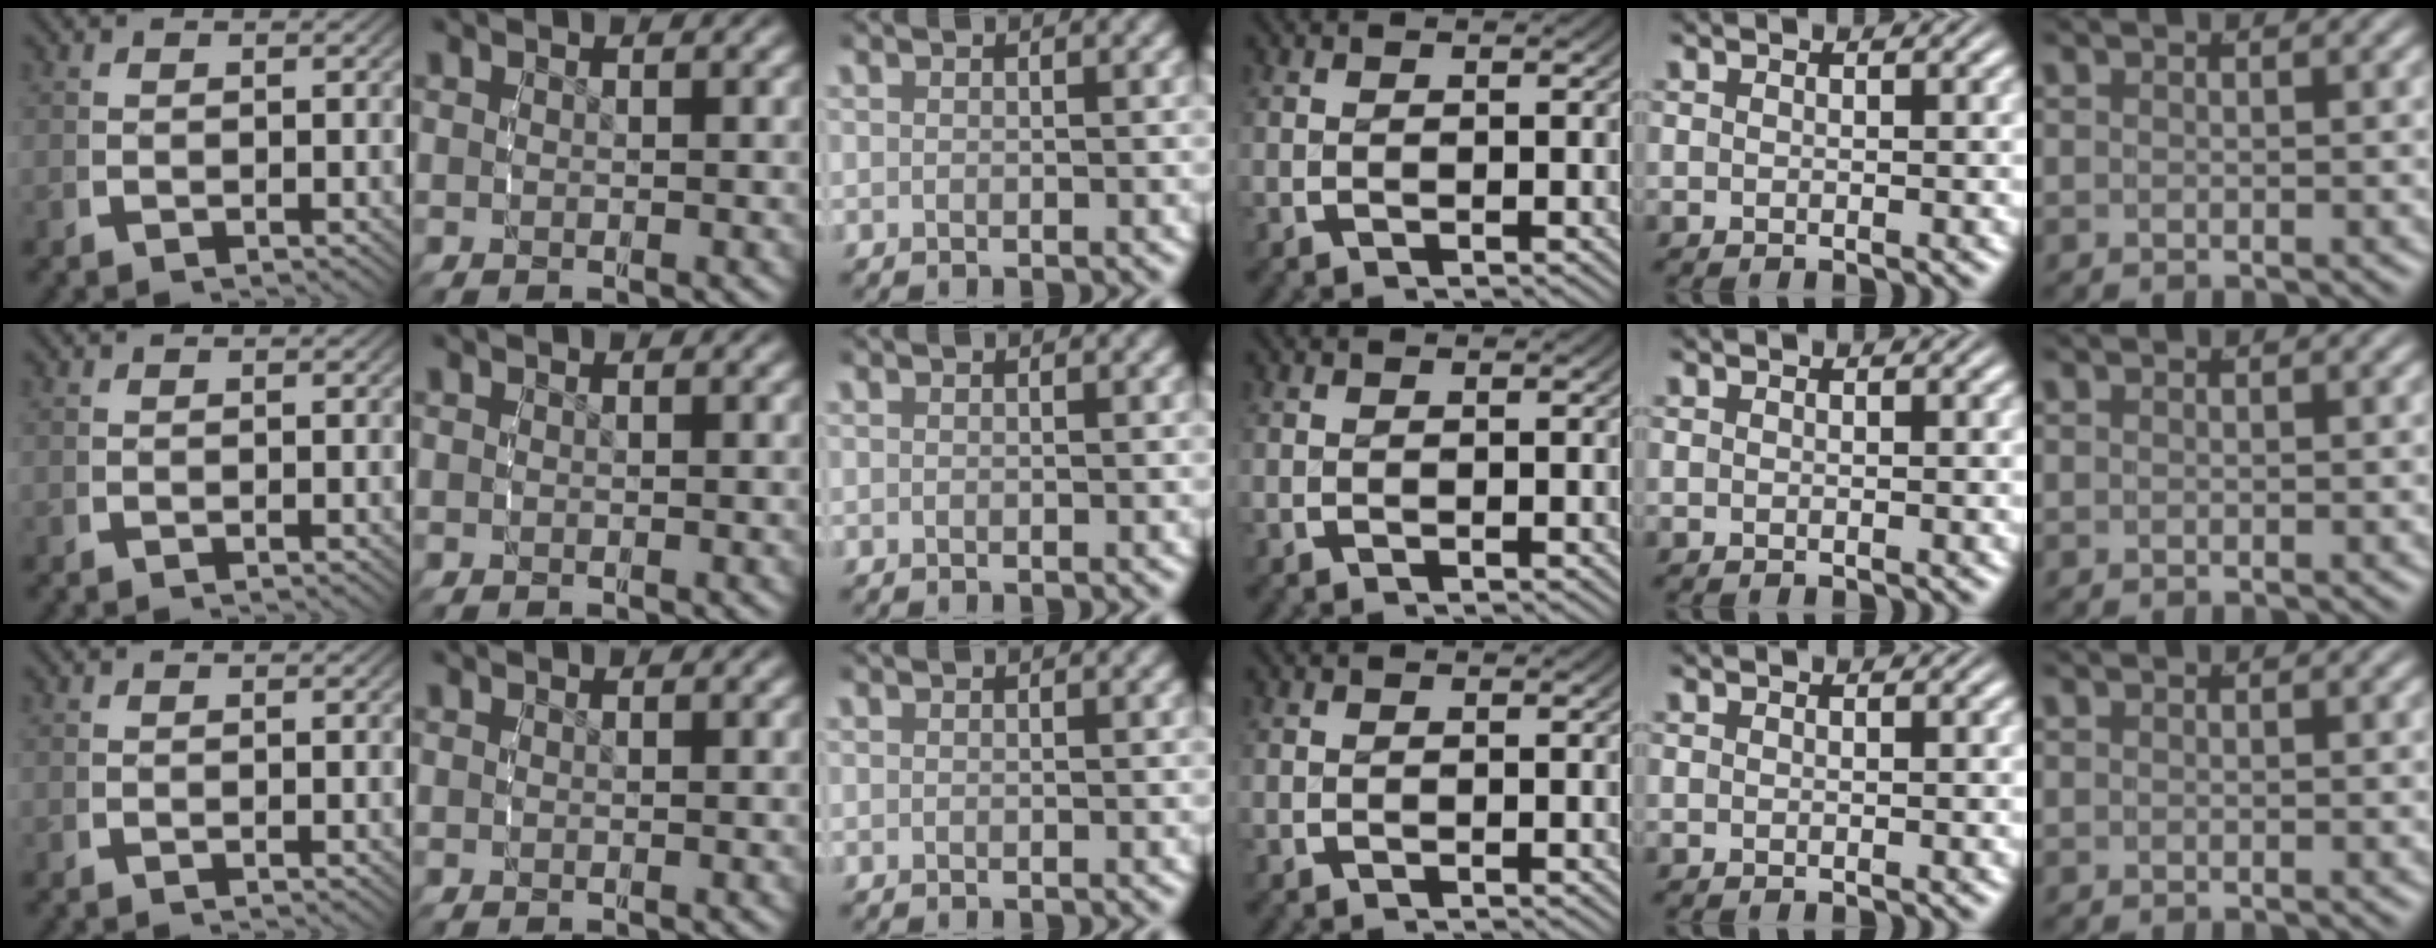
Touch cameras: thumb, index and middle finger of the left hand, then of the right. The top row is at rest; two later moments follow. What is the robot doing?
{"motion": "grasp_and_lifting", "object": "ethernet cable"}